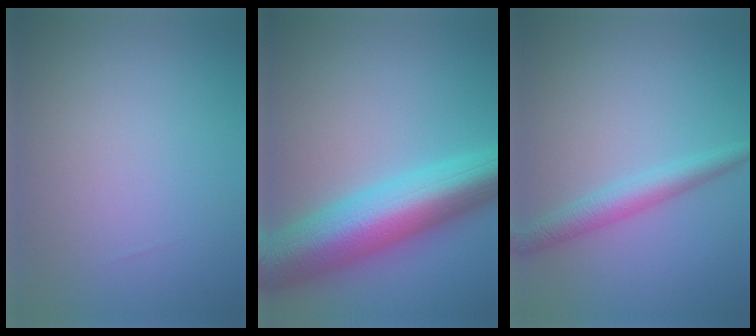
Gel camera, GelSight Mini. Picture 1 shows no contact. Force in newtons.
{"total": 11.4, "press": 11.4, "slide": 0.2}
{"total": 2.8, "press": 2.8, "slide": 0.1}